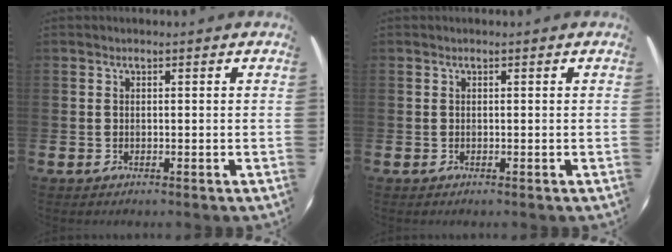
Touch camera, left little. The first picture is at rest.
{"total": 0.0}